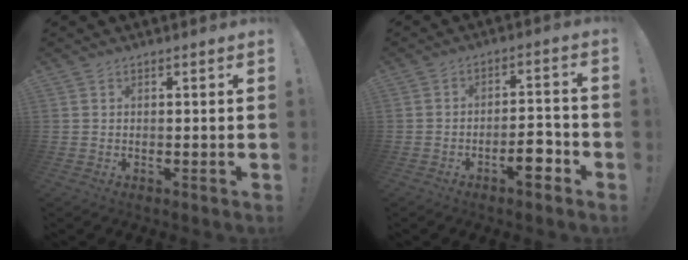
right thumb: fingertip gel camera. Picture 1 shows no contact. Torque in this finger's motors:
{"motor_torque": [2.18, 0.46, 0.64, -0.72, 0.51]}